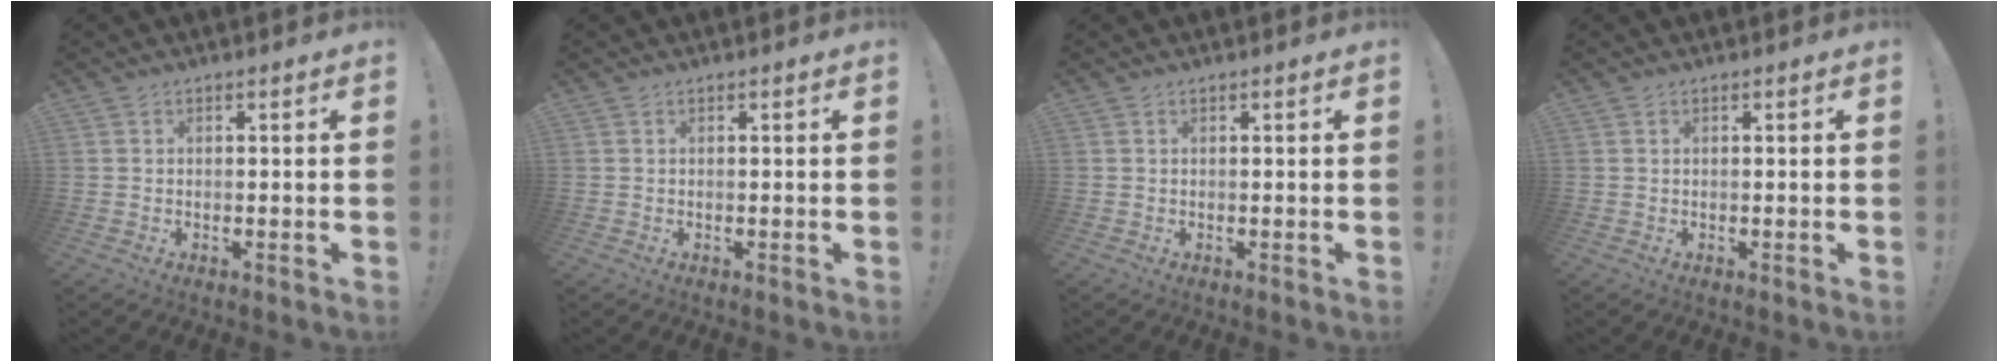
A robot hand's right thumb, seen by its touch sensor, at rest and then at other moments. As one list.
[{"total": 0.0}, {"total": 0.0}, {"total": 0.0}]